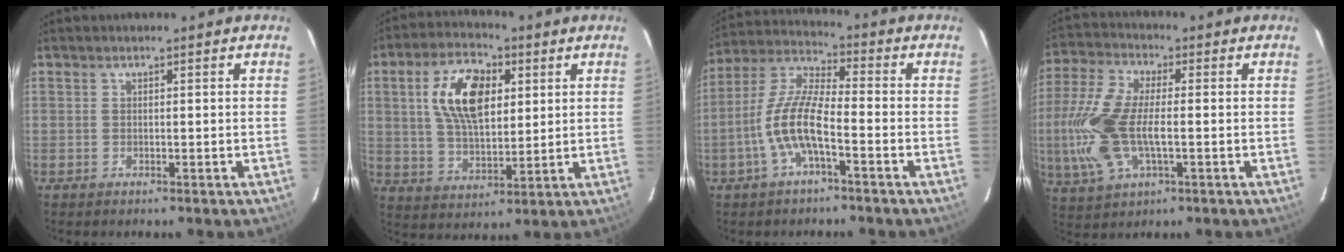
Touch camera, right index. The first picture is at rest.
{"total": 13.4, "force": [3.9, 7.1, 10.7], "torque": [-0.200, 0.019, 0.075]}
{"total": 10.4, "force": [-3.9, 2.7, 9.3], "torque": [-0.204, 0.005, -0.078]}
{"total": 15.3, "force": [-1.8, 7.0, 13.4], "torque": [-0.307, 0.001, -0.038]}